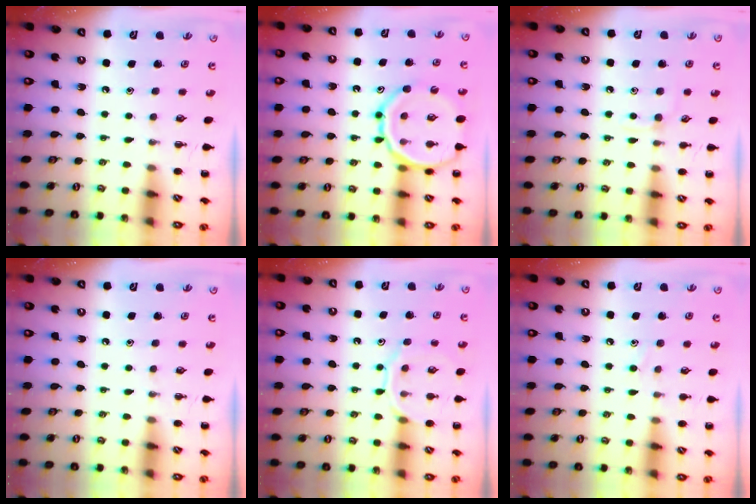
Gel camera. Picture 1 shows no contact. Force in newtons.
{"total": 17.4, "press": 17.2, "slide": 2.7}
{"total": 2.8, "press": 2.7, "slide": 0.9}
{"total": 0.0}
{"total": 10.5, "press": 10.5, "slide": 0.7}
{"total": 6.5, "press": 6.1, "slide": 2.4}